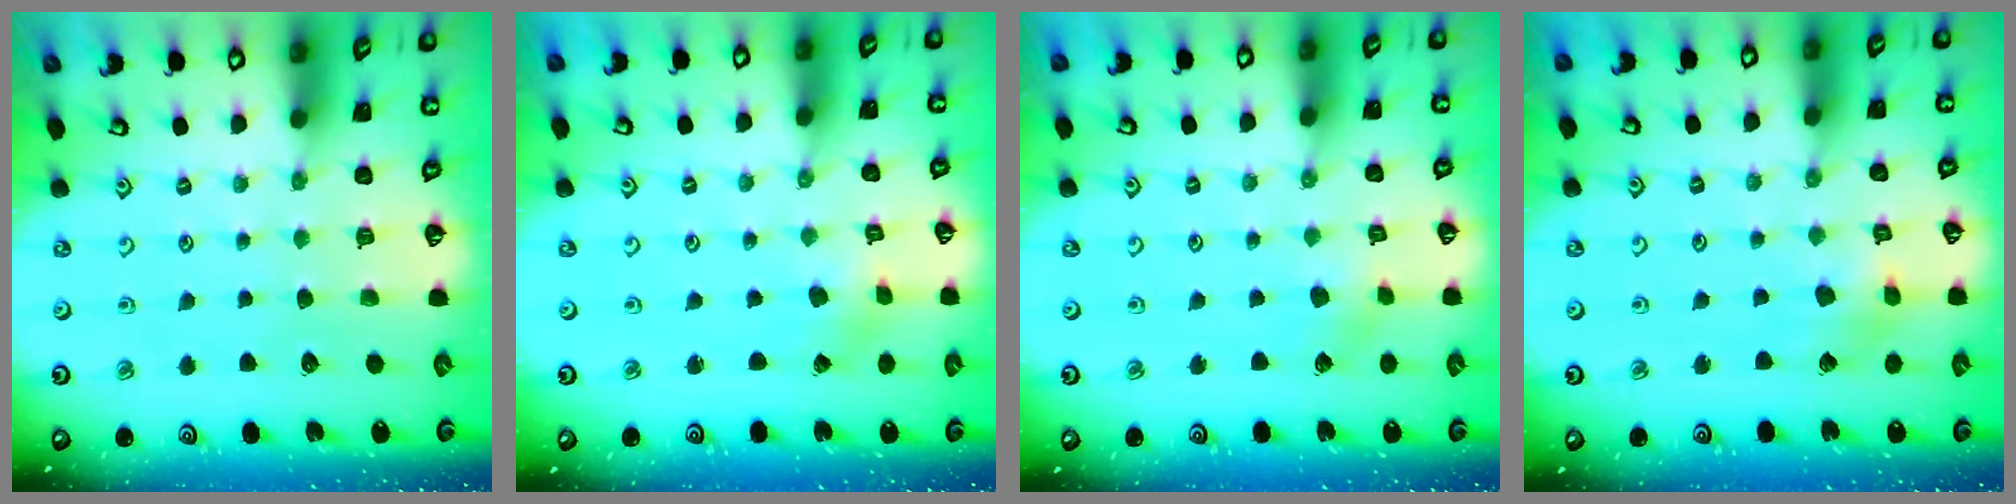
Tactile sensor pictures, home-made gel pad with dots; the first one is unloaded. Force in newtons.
{"total": 0.8, "press": 0.7, "slide": 0.3}
{"total": 3.0, "press": 3.0, "slide": 0.6}
{"total": 5.6, "press": 5.6, "slide": 0.6}